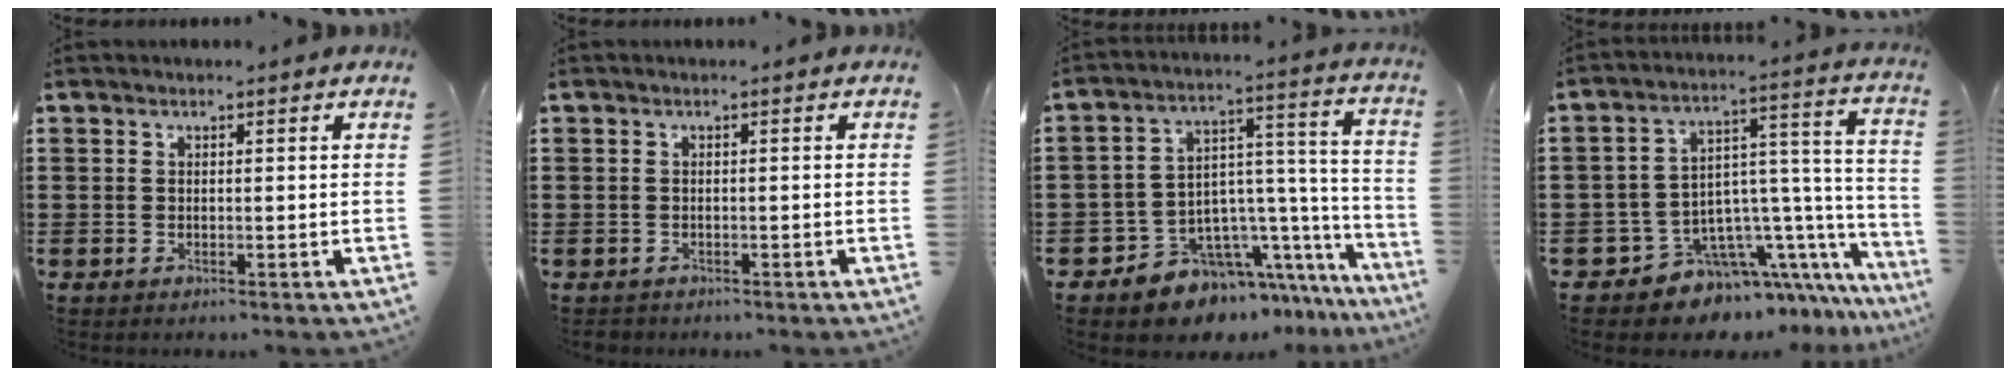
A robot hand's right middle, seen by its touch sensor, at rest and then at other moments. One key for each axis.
{"total": 0.7, "fx": -0.6, "fy": 0.2, "fz": 0.0, "tx": -0.001, "ty": 0.001, "tz": -0.015}
{"total": 8.2, "fx": -6.5, "fy": 4.7, "fz": 1.7, "tx": -0.042, "ty": 0.001, "tz": -0.118}
{"total": 8.4, "fx": -5.9, "fy": 5.5, "fz": 2.5, "tx": -0.060, "ty": -0.007, "tz": -0.102}